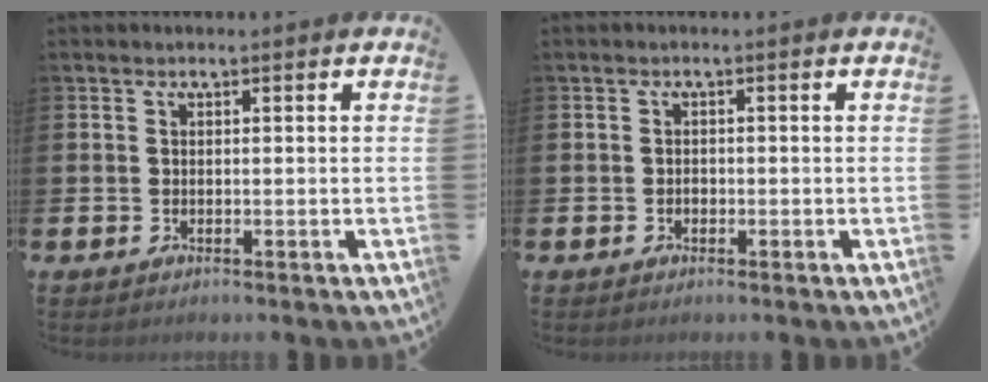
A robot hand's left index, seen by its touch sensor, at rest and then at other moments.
{"total": 0.7, "force": [-0.3, 0.6, 0.2], "torque": [-0.005, 0.003, -0.008]}